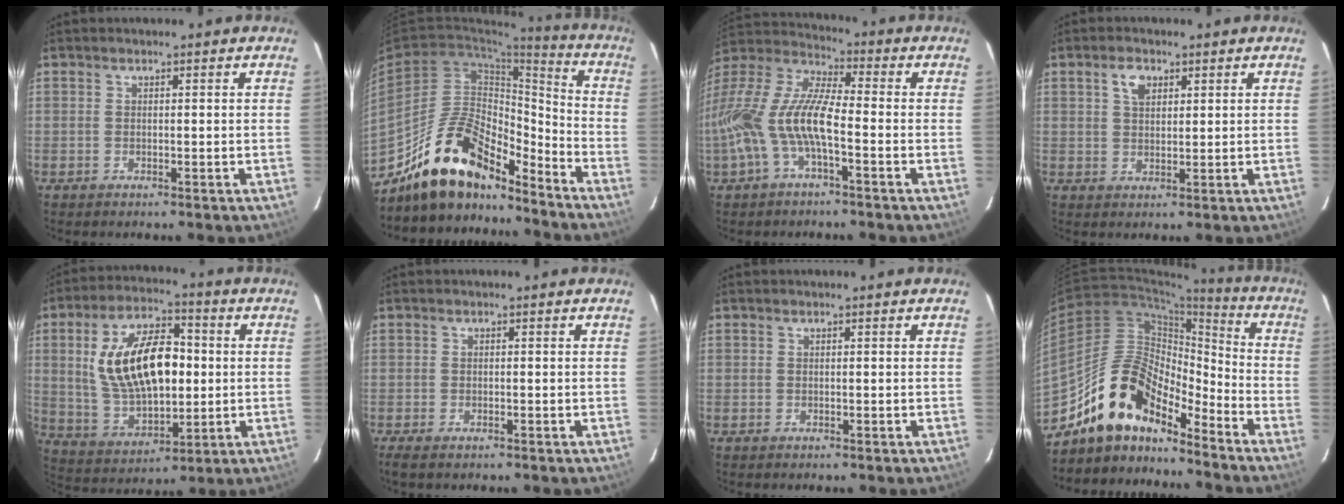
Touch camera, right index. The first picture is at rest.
{"total": 17.8, "force": [-14.4, 6.3, 8.4], "torque": [-0.161, 0.028, -0.249]}
{"total": 16.5, "force": [-4.8, 5.4, 14.9], "torque": [-0.307, -0.003, -0.103]}
{"total": 3.8, "force": [1.8, 2.3, 2.3], "torque": [-0.041, 0.010, 0.033]}
{"total": 18.8, "force": [2.0, 9.7, 16.0], "torque": [-0.303, 0.015, 0.052]}
{"total": 2.5, "force": [-1.8, 0.8, 1.5], "torque": [-0.034, -0.008, -0.031]}
{"total": 0.0}
{"total": 14.7, "force": [-12.3, 5.3, 6.2], "torque": [-0.115, 0.029, -0.230]}